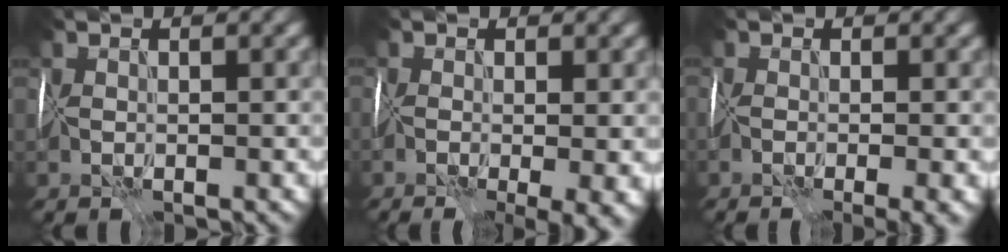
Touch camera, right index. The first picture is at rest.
{"total": 6.9, "force": [-2.6, 3.0, 5.6], "torque": [-0.068, -0.014, -0.017]}
{"total": 3.9, "force": [-1.9, 1.1, 3.3], "torque": [-0.034, -0.009, -0.020]}